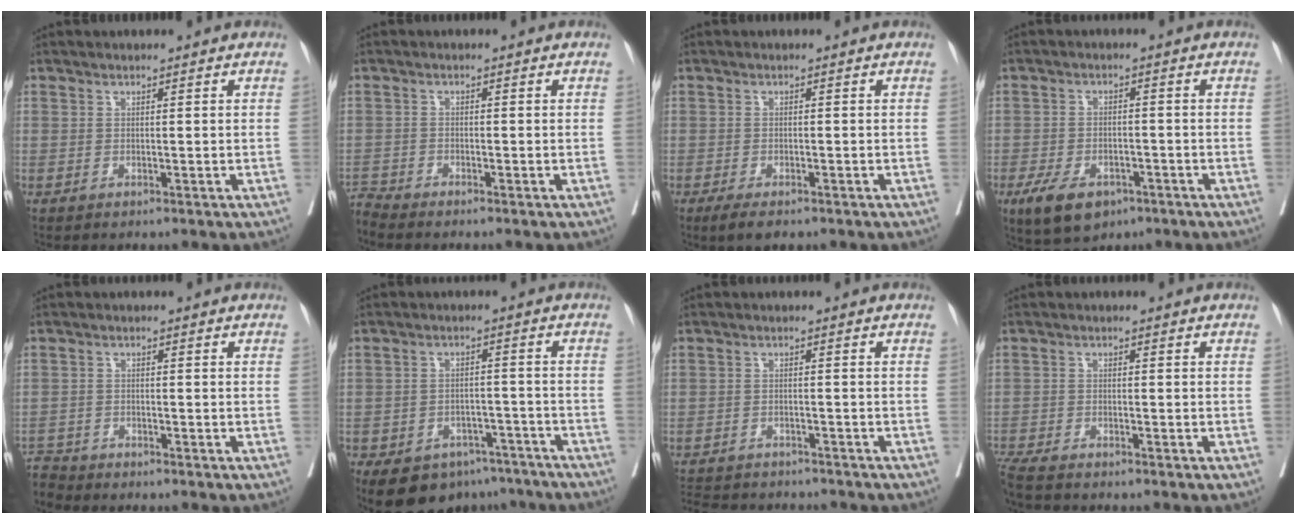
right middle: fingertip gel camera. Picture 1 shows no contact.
{"total": 2.3, "force": [-2.2, -0.7, -0.4], "torque": [0.006, -0.013, -0.044]}
{"total": 3.3, "force": [-2.3, 1.1, 2.1], "torque": [-0.037, -0.007, -0.034]}
{"total": 7.9, "force": [-4.8, 4.4, 4.6], "torque": [-0.083, -0.004, -0.074]}
{"total": 3.4, "force": [-3.2, 0.4, -0.9], "torque": [0.017, -0.011, -0.061]}
{"total": 13.5, "force": [-9.9, 7.8, 4.8], "torque": [-0.081, 0.013, -0.126]}
{"total": 11.6, "force": [-10.5, 3.6, 3.2], "torque": [-0.070, 0.005, -0.137]}
{"total": 6.4, "force": [-5.8, 0.4, 2.6], "torque": [-0.042, -0.016, -0.101]}